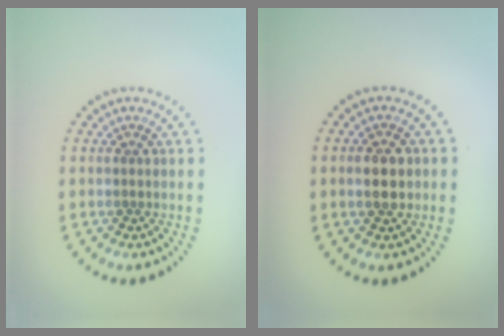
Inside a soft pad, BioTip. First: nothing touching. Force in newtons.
{"total": 2.9, "press": 2.9, "slide": 0.2}